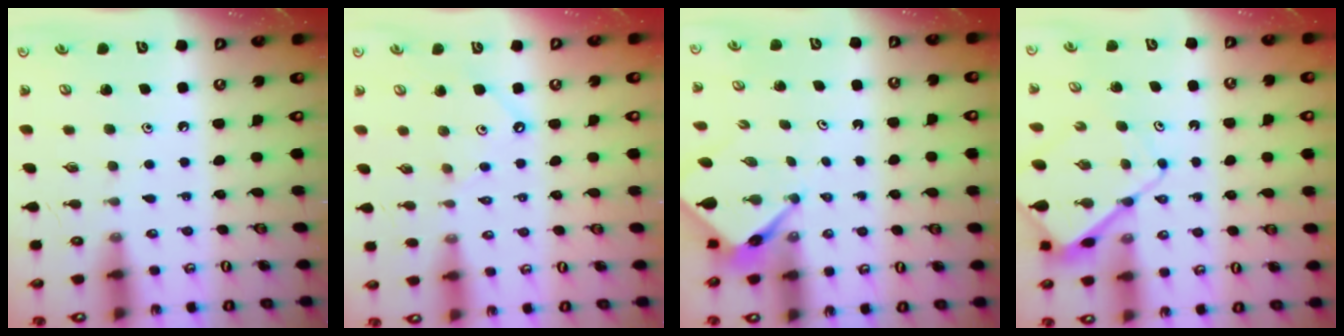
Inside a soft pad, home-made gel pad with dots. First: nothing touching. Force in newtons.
{"total": 2.8, "press": 2.8, "slide": 0.5}
{"total": 3.5, "press": 3.5, "slide": 0.3}
{"total": 8.6, "press": 8.6, "slide": 0.8}